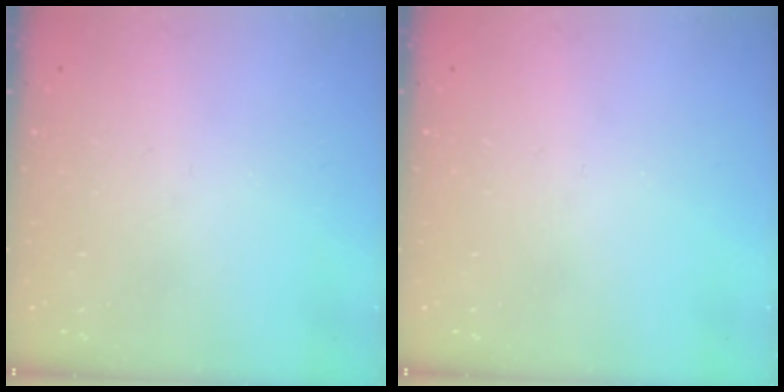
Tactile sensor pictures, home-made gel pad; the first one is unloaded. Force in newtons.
{"total": 0.0}